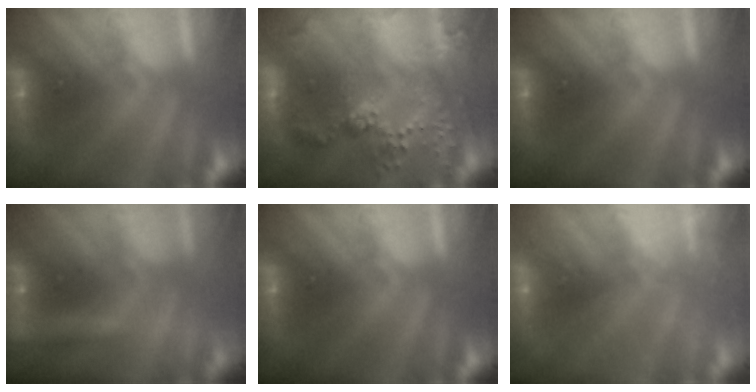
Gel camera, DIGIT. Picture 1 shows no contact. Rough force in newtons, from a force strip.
{"total": 6.3}
{"total": 0.0}
{"total": 2.1}
{"total": 0.0}
{"total": 2.3}